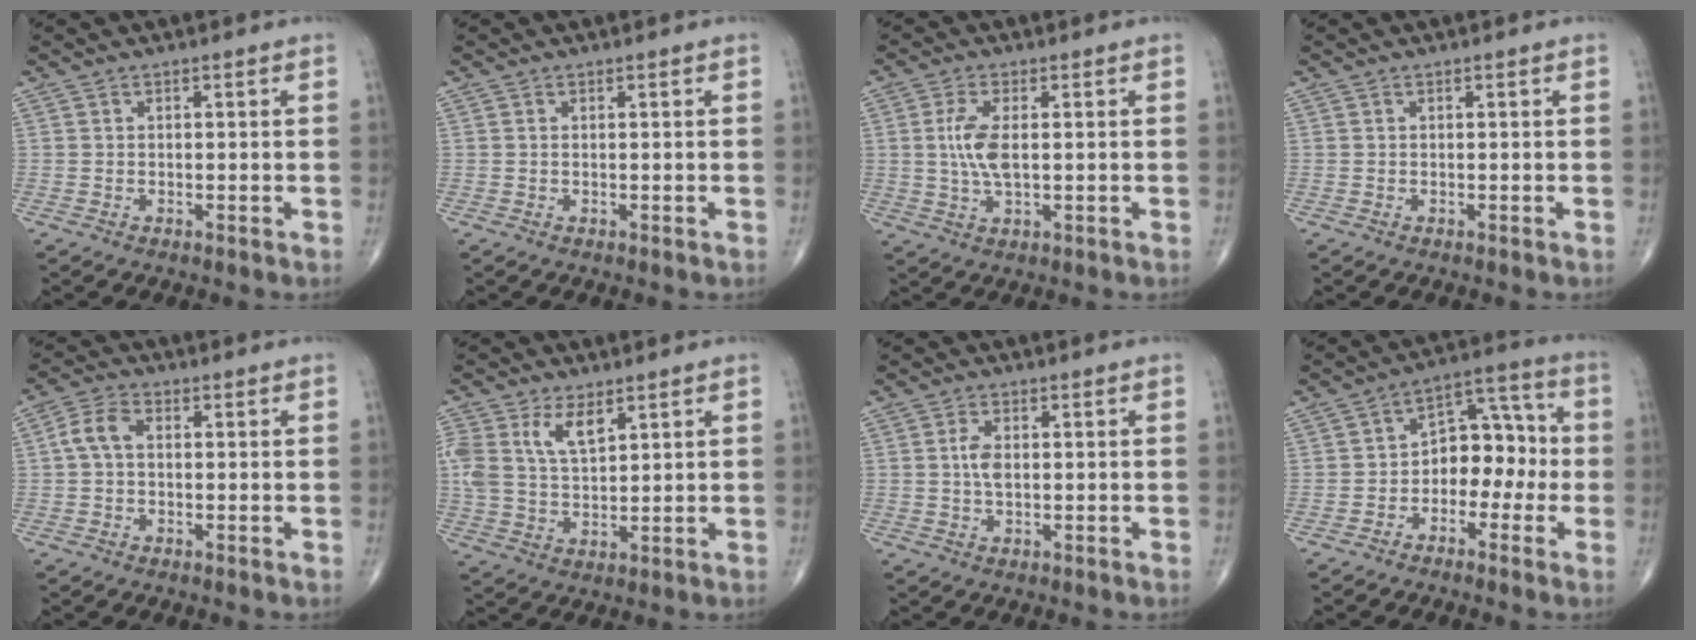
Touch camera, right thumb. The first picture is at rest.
{"total": 0.0}
{"total": 6.1, "force": [0.5, 2.4, 5.6], "torque": [-0.123, -0.003, 0.009]}
{"total": 0.0}
{"total": 4.7, "force": [0.3, 3.0, 3.7], "torque": [-0.075, 0.016, -0.001]}
{"total": 9.1, "force": [4.1, 4.6, 6.6], "torque": [-0.133, -0.004, 0.085]}
{"total": 3.1, "force": [0.2, 1.6, 2.6], "torque": [-0.051, 0.002, 0.003]}
{"total": 10.4, "force": [-2.0, 7.0, 7.4], "torque": [-0.069, 0.050, -0.045]}